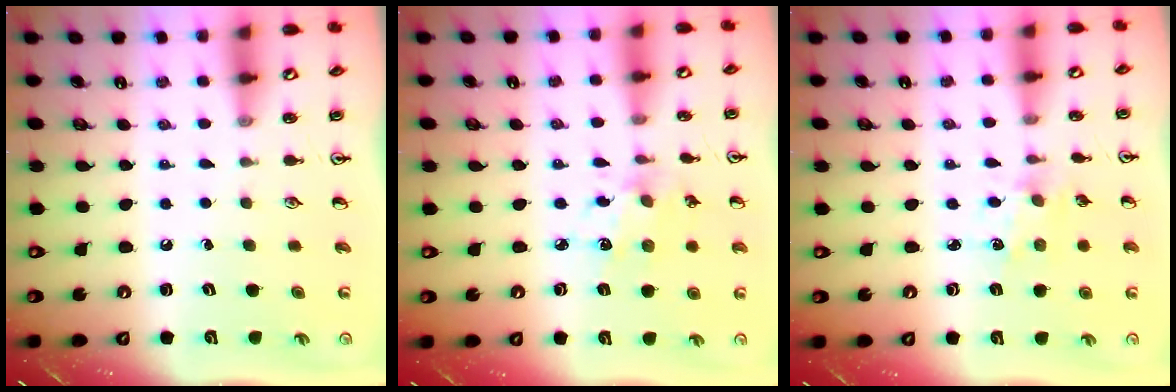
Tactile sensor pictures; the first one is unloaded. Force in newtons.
{"total": 5.4, "press": 5.4, "slide": 0.4}
{"total": 1.7, "press": 1.7, "slide": 0.3}